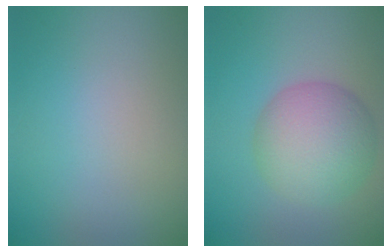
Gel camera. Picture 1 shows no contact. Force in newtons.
{"total": 7.0, "press": 7.0, "slide": 0.2}